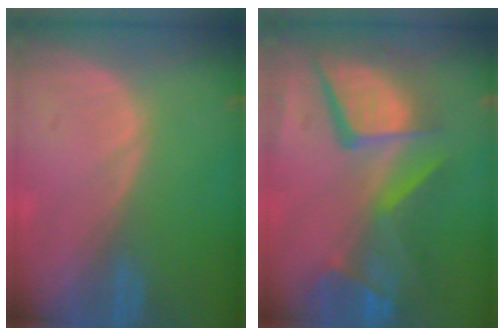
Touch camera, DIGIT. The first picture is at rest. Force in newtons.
{"total": 12.9, "press": 10.6, "slide": 7.3}